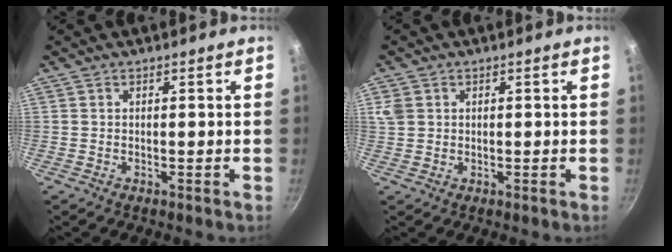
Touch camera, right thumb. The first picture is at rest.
{"total": 3.4, "force": [1.1, 2.8, 1.6], "torque": [-0.027, 0.000, 0.024]}